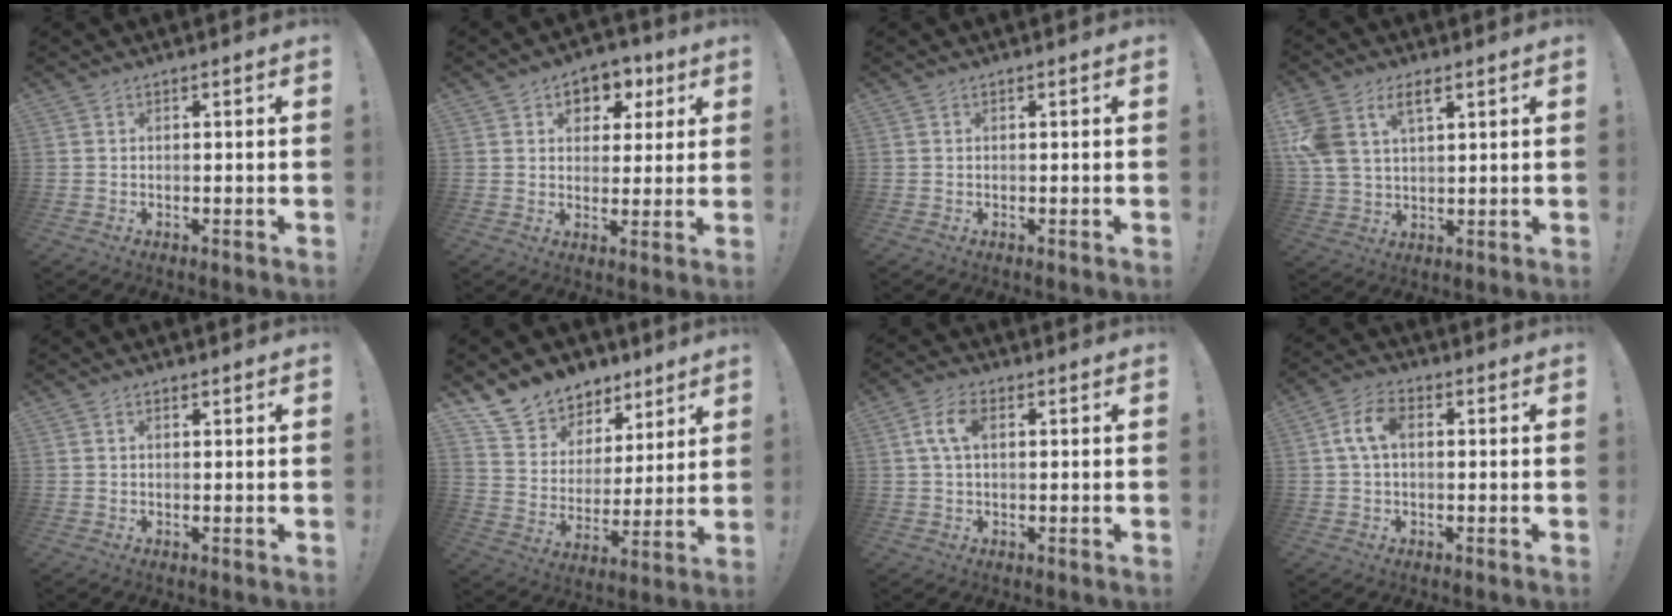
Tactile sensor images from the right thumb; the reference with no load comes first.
{"total": 7.4, "force": [2.7, 6.2, 3.1], "torque": [-0.029, -0.012, 0.051]}
{"total": 0.0}
{"total": 9.4, "force": [4.7, 5.5, 6.0], "torque": [-0.134, -0.007, 0.093]}
{"total": 0.8, "force": [0.5, 0.5, 0.4], "torque": [-0.001, -0.001, 0.008]}
{"total": 11.1, "force": [8.4, 7.0, 1.8], "torque": [-0.037, -0.068, 0.160]}
{"total": 6.7, "force": [1.7, 3.8, 5.2], "torque": [-0.104, 0.007, 0.030]}
{"total": 7.4, "force": [1.2, 4.6, 5.7], "torque": [-0.107, 0.014, 0.023]}